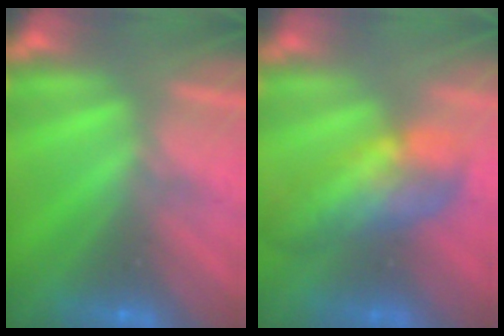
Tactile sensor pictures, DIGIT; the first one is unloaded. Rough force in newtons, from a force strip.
{"total": 9.1}